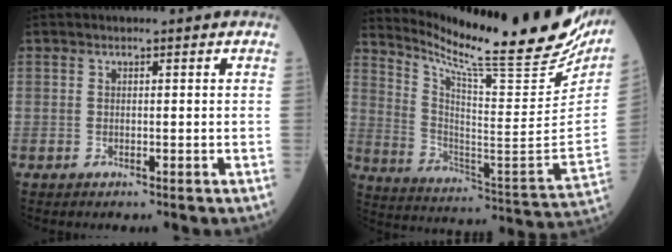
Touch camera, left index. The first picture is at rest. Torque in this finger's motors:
{"motor_torque": [-0.45, -0.80, 0.07, 0.06]}